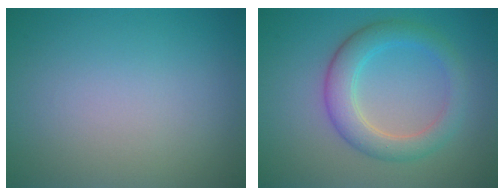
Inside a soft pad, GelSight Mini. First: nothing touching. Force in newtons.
{"total": 5.3, "press": 5.3, "slide": 0.0}